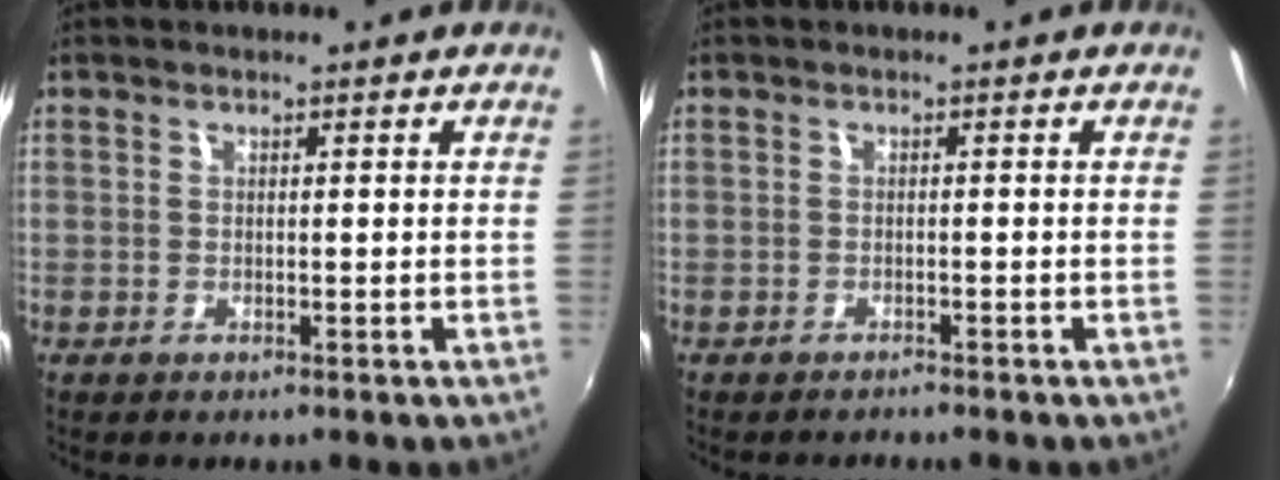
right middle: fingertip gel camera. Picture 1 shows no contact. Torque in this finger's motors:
{"motor_torque": [-0.19, -0.03, 0.03, 0.00]}